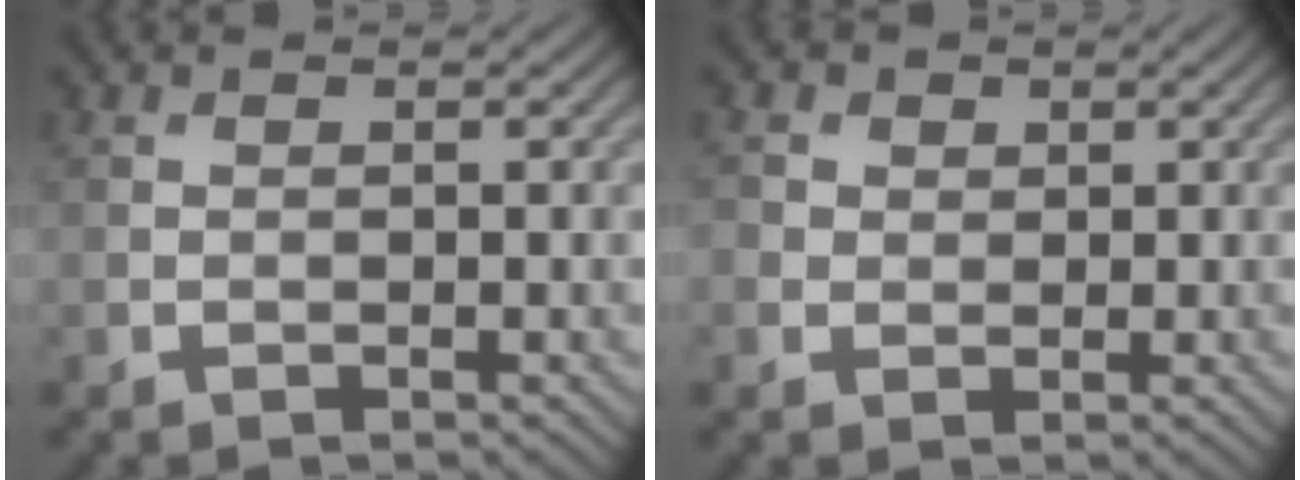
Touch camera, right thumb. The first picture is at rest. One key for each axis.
{"total": 2.2, "fx": 0.8, "fy": 2.0, "fz": 0.7, "tx": -0.025, "ty": 0.004, "tz": 0.009}